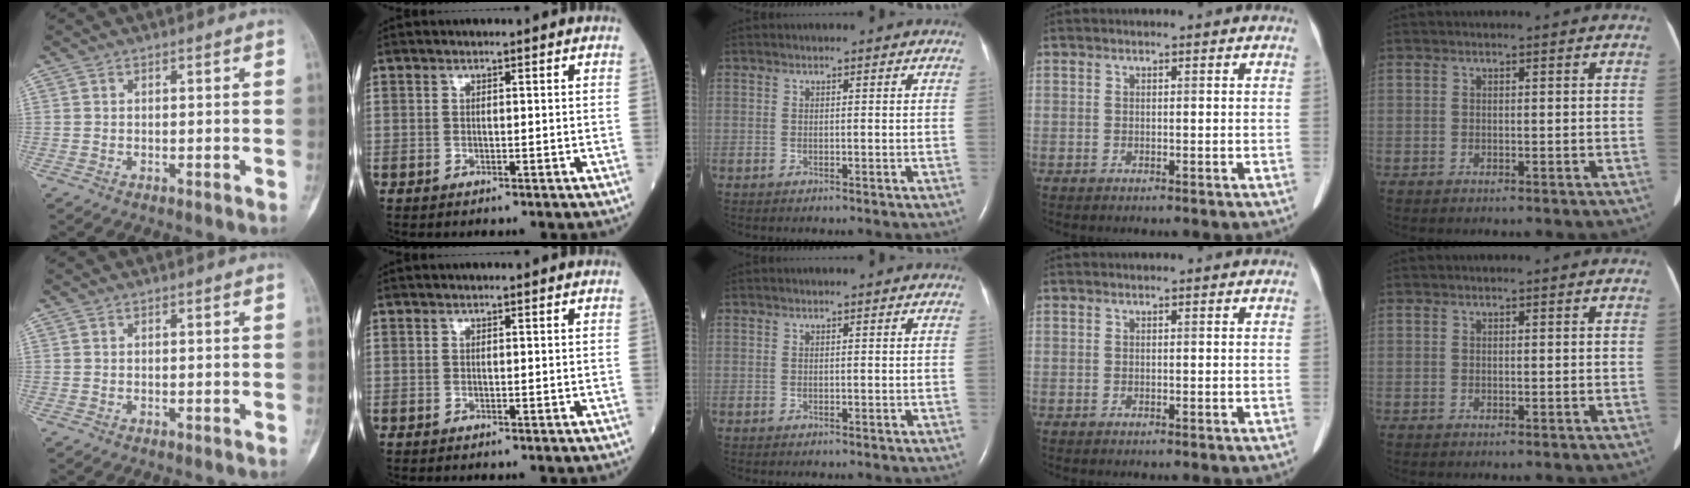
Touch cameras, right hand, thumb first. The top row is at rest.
{}